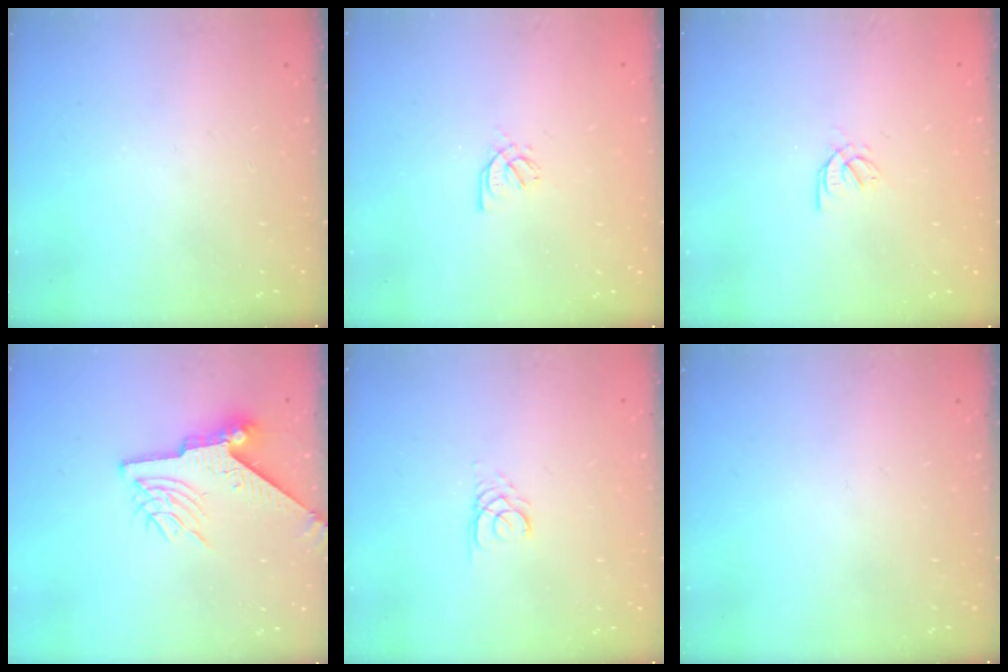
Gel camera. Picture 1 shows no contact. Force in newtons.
{"total": 1.7, "press": 1.6, "slide": 0.5}
{"total": 2.6, "press": 2.5, "slide": 0.6}
{"total": 9.2, "press": 9.1, "slide": 1.1}
{"total": 2.6, "press": 2.6, "slide": 0.3}
{"total": 0.0}